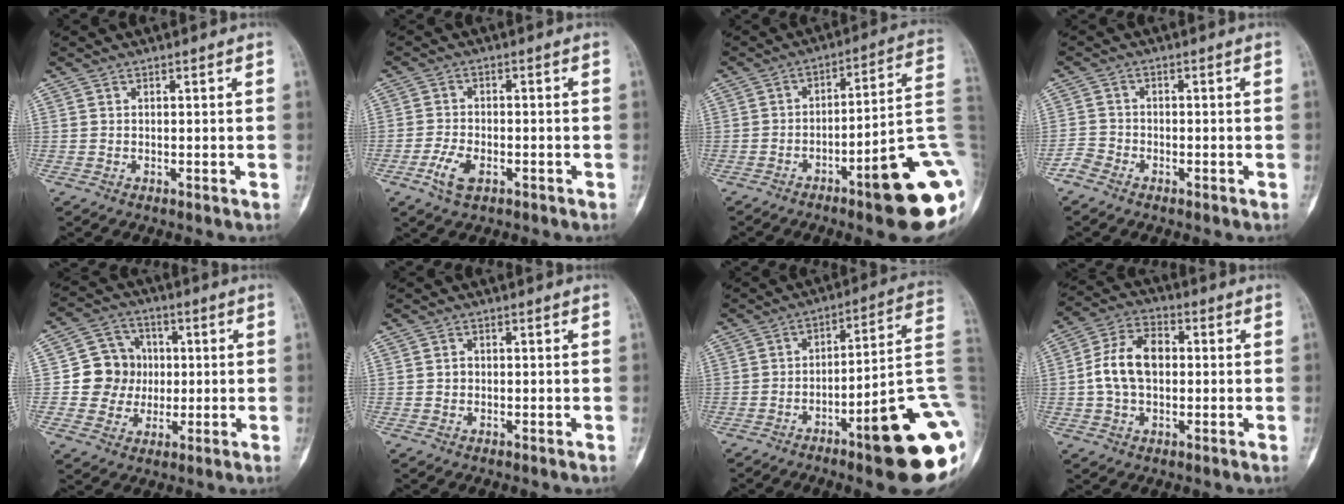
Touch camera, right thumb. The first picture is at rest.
{"total": 4.9, "force": [-2.4, 2.6, 3.4], "torque": [-0.075, 0.008, -0.042]}
{"total": 18.9, "force": [-6.8, 3.3, 17.3], "torque": [-0.164, 0.045, -0.087]}
{"total": 2.6, "force": [-2.1, 1.4, 0.3], "torque": [-0.006, 0.006, -0.046]}
{"total": 9.8, "force": [0.2, 9.4, 2.9], "torque": [-0.004, 0.016, 0.002]}
{"total": 0.9, "force": [-0.1, 0.8, 0.3], "torque": [-0.001, 0.003, -0.001]}
{"total": 21.0, "force": [-7.6, 3.6, 19.2], "torque": [-0.190, 0.046, -0.099]}
{"total": 10.4, "force": [0.3, 6.8, 7.8], "torque": [-0.144, 0.027, 0.001]}